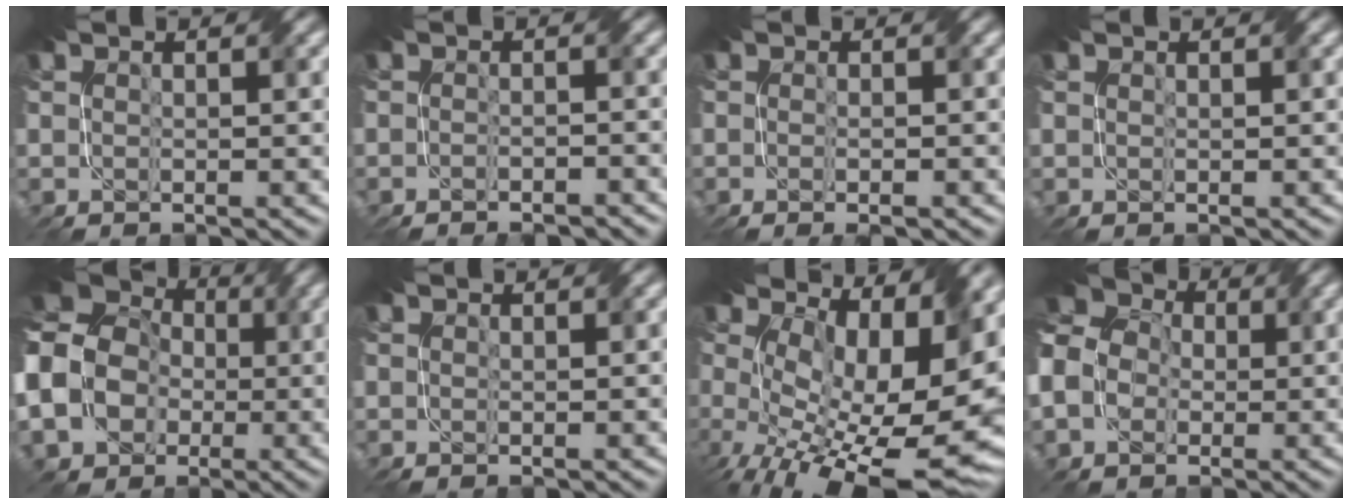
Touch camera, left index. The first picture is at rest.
{"total": 3.2, "force": [-2.7, 0.8, 1.6], "torque": [-0.013, 0.001, -0.035]}
{"total": 2.3, "force": [-1.0, 0.7, 2.0], "torque": [-0.019, -0.002, -0.005]}
{"total": 0.0}
{"total": 15.4, "force": [-1.5, 14.1, 6.1], "torque": [-0.165, -0.001, -0.059]}
{"total": 0.0}
{"total": 15.5, "force": [0.5, 8.3, 13.1], "torque": [-0.200, -0.037, 0.048]}
{"total": 10.8, "force": [-0.4, 9.6, 4.9], "torque": [-0.108, 0.021, -0.051]}